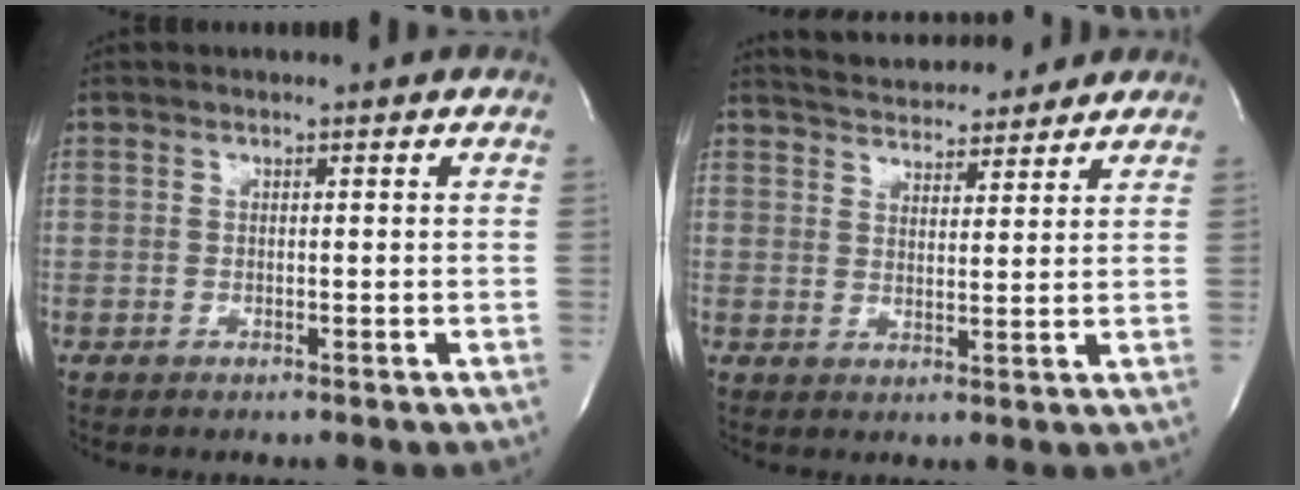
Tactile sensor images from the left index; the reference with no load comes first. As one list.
[{"total": 11.0, "force": [10.3, 2.4, 3.1], "torque": [-0.048, 0.015, 0.150]}]